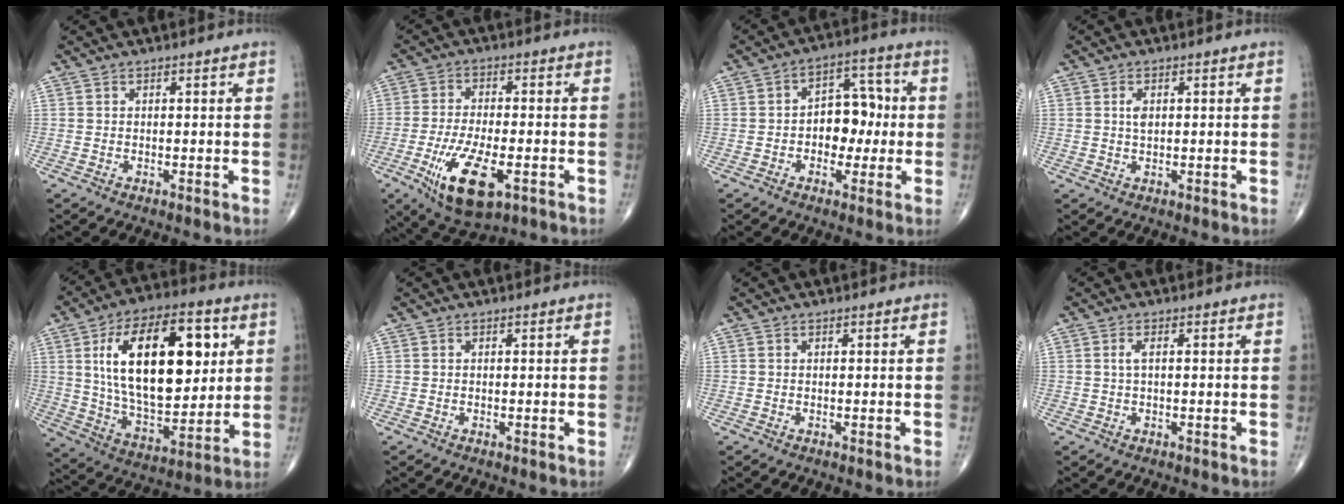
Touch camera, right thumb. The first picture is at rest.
{"total": 13.2, "force": [-5.1, 5.2, 11.0], "torque": [-0.203, -0.001, -0.080]}
{"total": 9.2, "force": [-0.6, 6.3, 6.6], "torque": [-0.055, 0.029, -0.015]}
{"total": 2.0, "force": [0.5, 1.1, 1.6], "torque": [-0.028, -0.002, 0.010]}
{"total": 26.0, "force": [6.6, 13.0, 21.5], "torque": [-0.329, -0.020, 0.110]}
{"total": 0.0}
{"total": 0.0}
{"total": 1.5, "force": [0.2, 0.5, 1.4], "torque": [-0.035, 0.002, 0.005]}